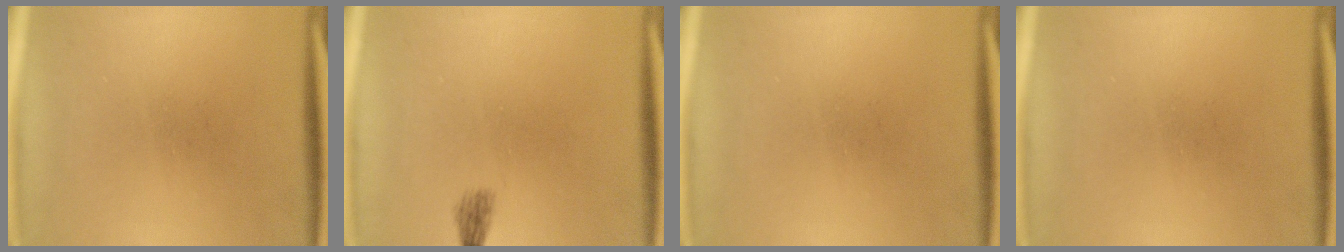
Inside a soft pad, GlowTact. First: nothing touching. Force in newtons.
{"total": 1.4}
{"total": 0.0}
{"total": 0.0}